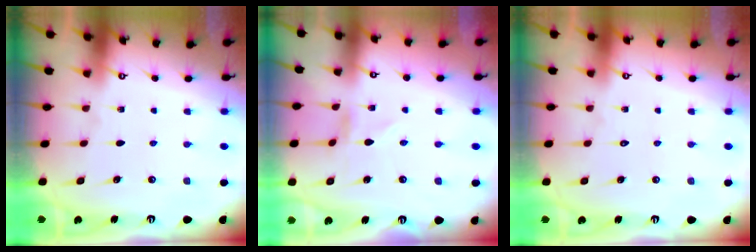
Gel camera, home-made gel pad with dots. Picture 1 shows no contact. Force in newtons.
{"total": 0.0}
{"total": 1.7, "press": 1.7, "slide": 0.1}